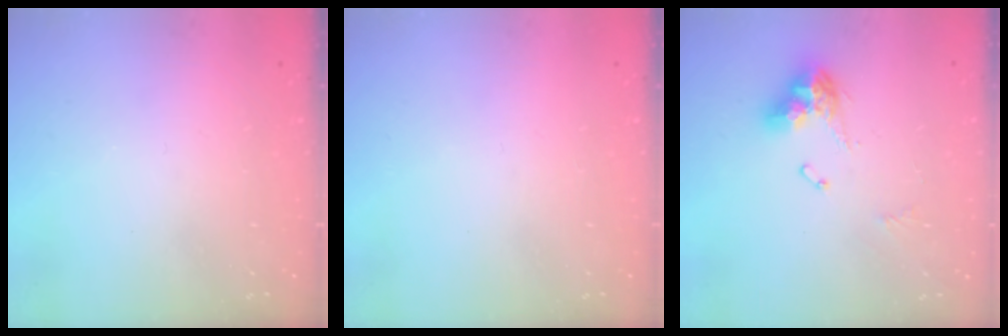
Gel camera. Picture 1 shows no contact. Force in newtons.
{"total": 0.0}
{"total": 11.0, "press": 10.9, "slide": 1.3}